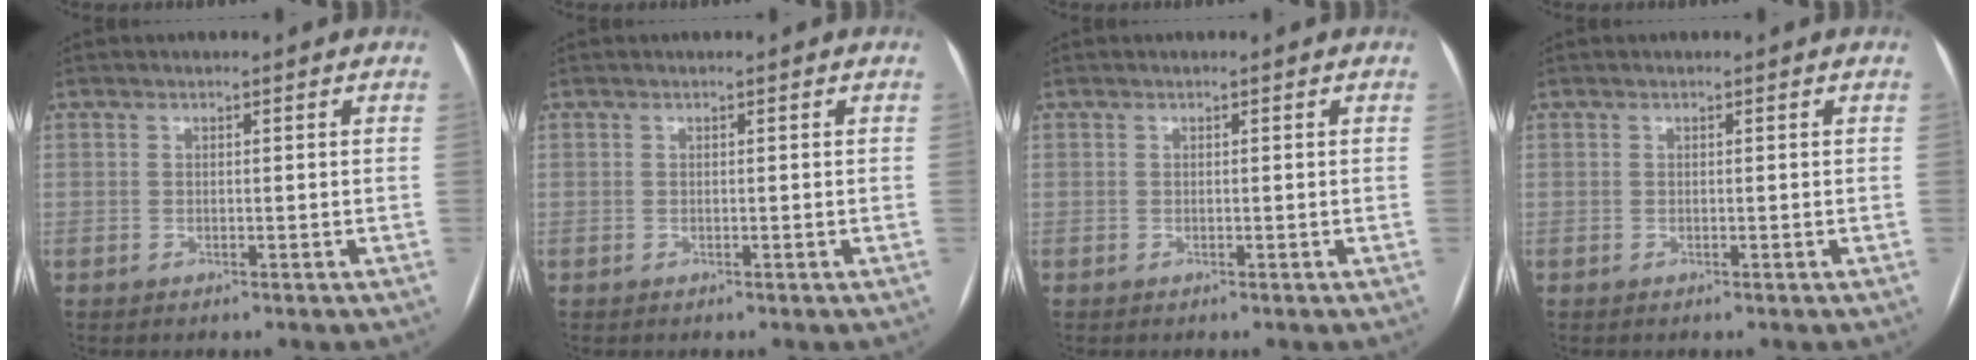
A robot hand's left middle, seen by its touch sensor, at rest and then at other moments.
{"total": 0.0}
{"total": 0.0}
{"total": 0.0}